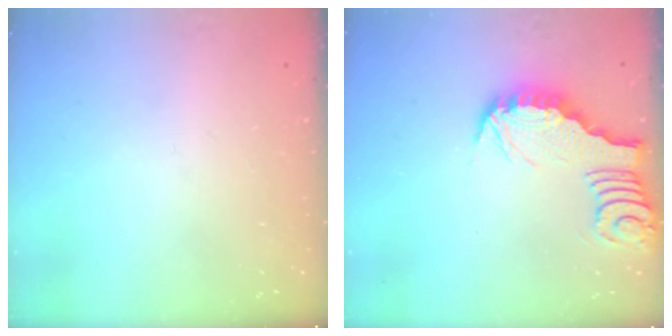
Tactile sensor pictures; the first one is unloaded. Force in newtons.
{"total": 3.2, "press": 3.2, "slide": 0.4}